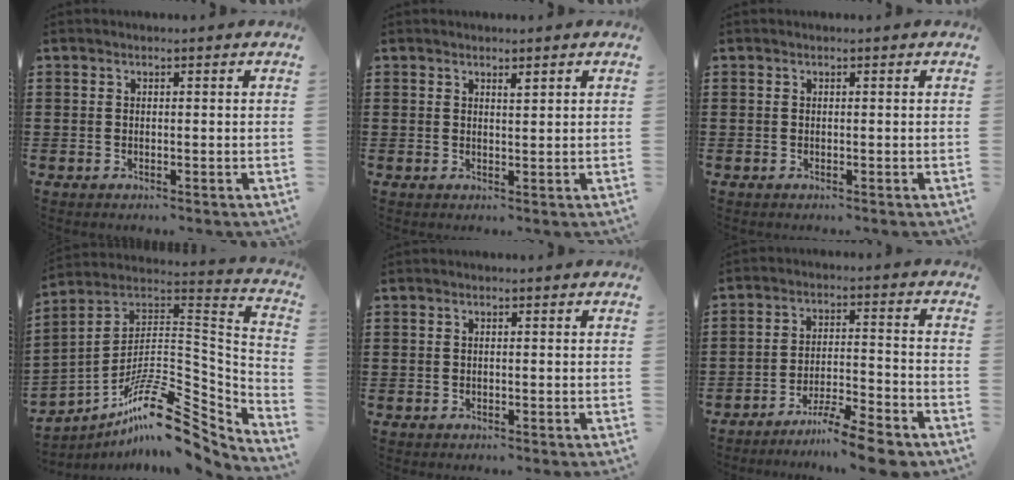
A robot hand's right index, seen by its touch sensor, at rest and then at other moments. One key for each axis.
{"total": 1.1, "fx": 0.9, "fy": 0.1, "fz": 0.6, "tx": -0.011, "ty": 0.000, "tz": 0.015}
{"total": 0.0}
{"total": 15.4, "fx": -10.4, "fy": 5.2, "fz": 10.1, "tx": -0.151, "ty": 0.018, "tz": -0.187}
{"total": 0.0}
{"total": 8.2, "fx": -7.2, "fy": 0.5, "fz": 4.0, "tx": -0.064, "ty": 0.008, "tz": -0.134}